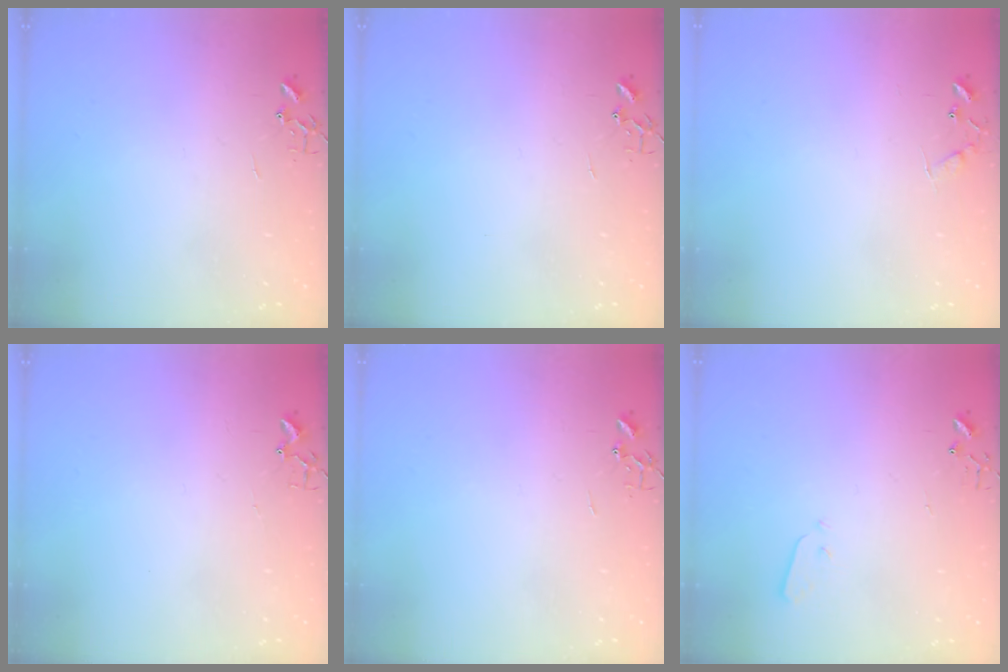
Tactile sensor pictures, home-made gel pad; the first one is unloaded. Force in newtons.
{"total": 0.0}
{"total": 6.5, "press": 6.5, "slide": 0.6}
{"total": 1.9, "press": 1.9, "slide": 0.2}
{"total": 0.0}
{"total": 2.9, "press": 2.9, "slide": 0.4}